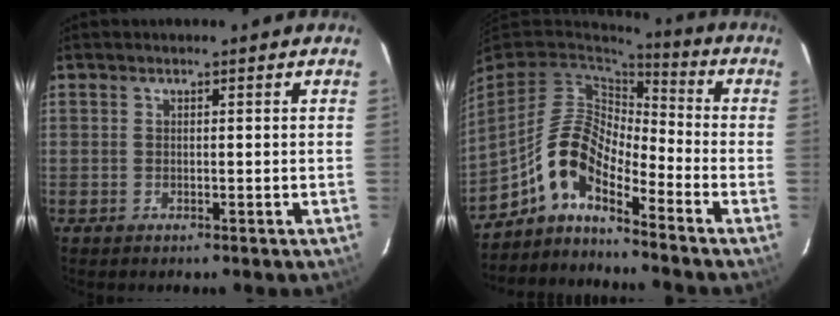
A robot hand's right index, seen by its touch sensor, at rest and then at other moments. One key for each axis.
{"total": 9.9, "fx": -6.2, "fy": 3.5, "fz": 7.0, "tx": -0.136, "ty": 0.016, "tz": -0.131}